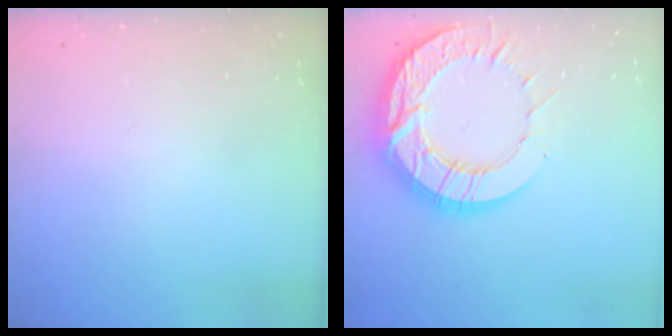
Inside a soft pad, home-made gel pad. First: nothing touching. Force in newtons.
{"total": 20.2, "press": 20.1, "slide": 1.8}